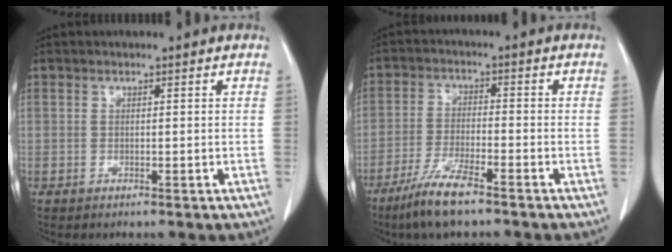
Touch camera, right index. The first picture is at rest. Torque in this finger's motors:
{"motor_torque": [0.77, -0.76, 0.46, 0.12]}